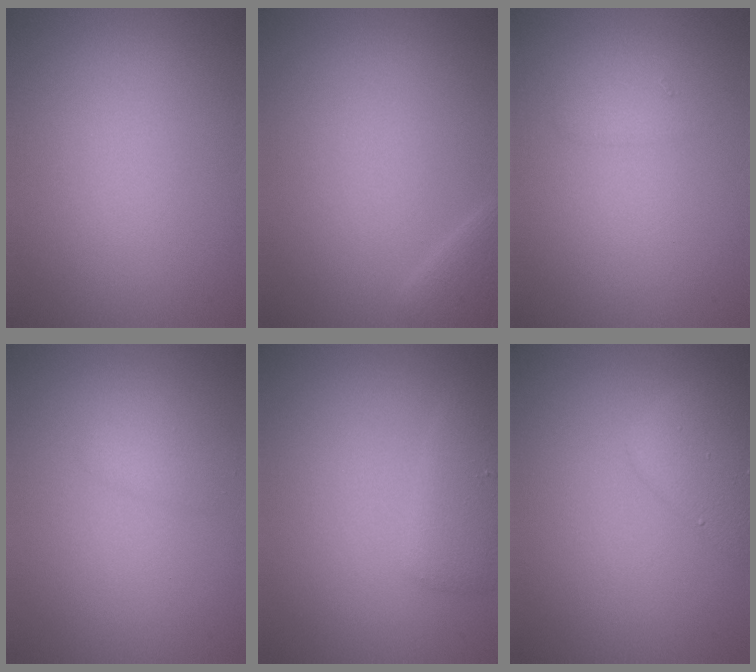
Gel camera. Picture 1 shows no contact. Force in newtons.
{"total": 1.4, "press": 1.4, "slide": 0.1}
{"total": 1.0, "press": 1.0, "slide": 0.1}
{"total": 1.0, "press": 1.0, "slide": 0.1}
{"total": 2.4, "press": 2.4, "slide": 0.3}
{"total": 3.1, "press": 3.1, "slide": 0.1}